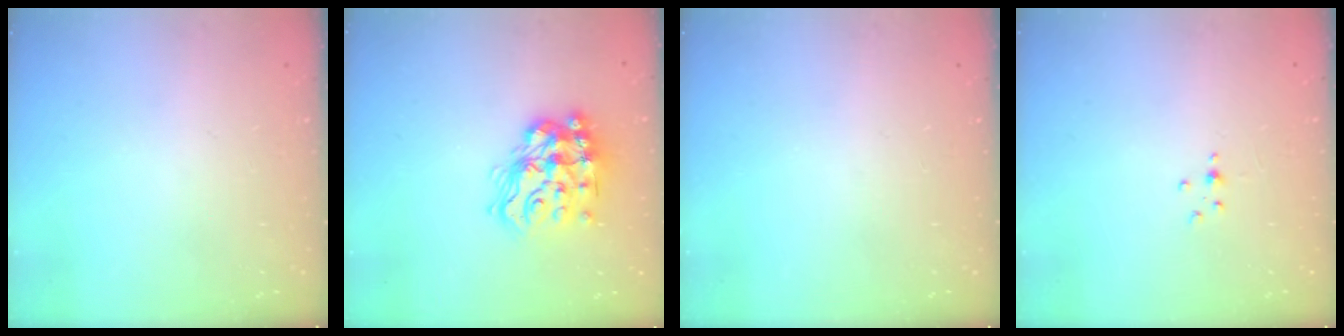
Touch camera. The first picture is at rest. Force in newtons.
{"total": 16.9, "press": 16.8, "slide": 1.5}
{"total": 0.0}
{"total": 2.0, "press": 2.0, "slide": 0.3}